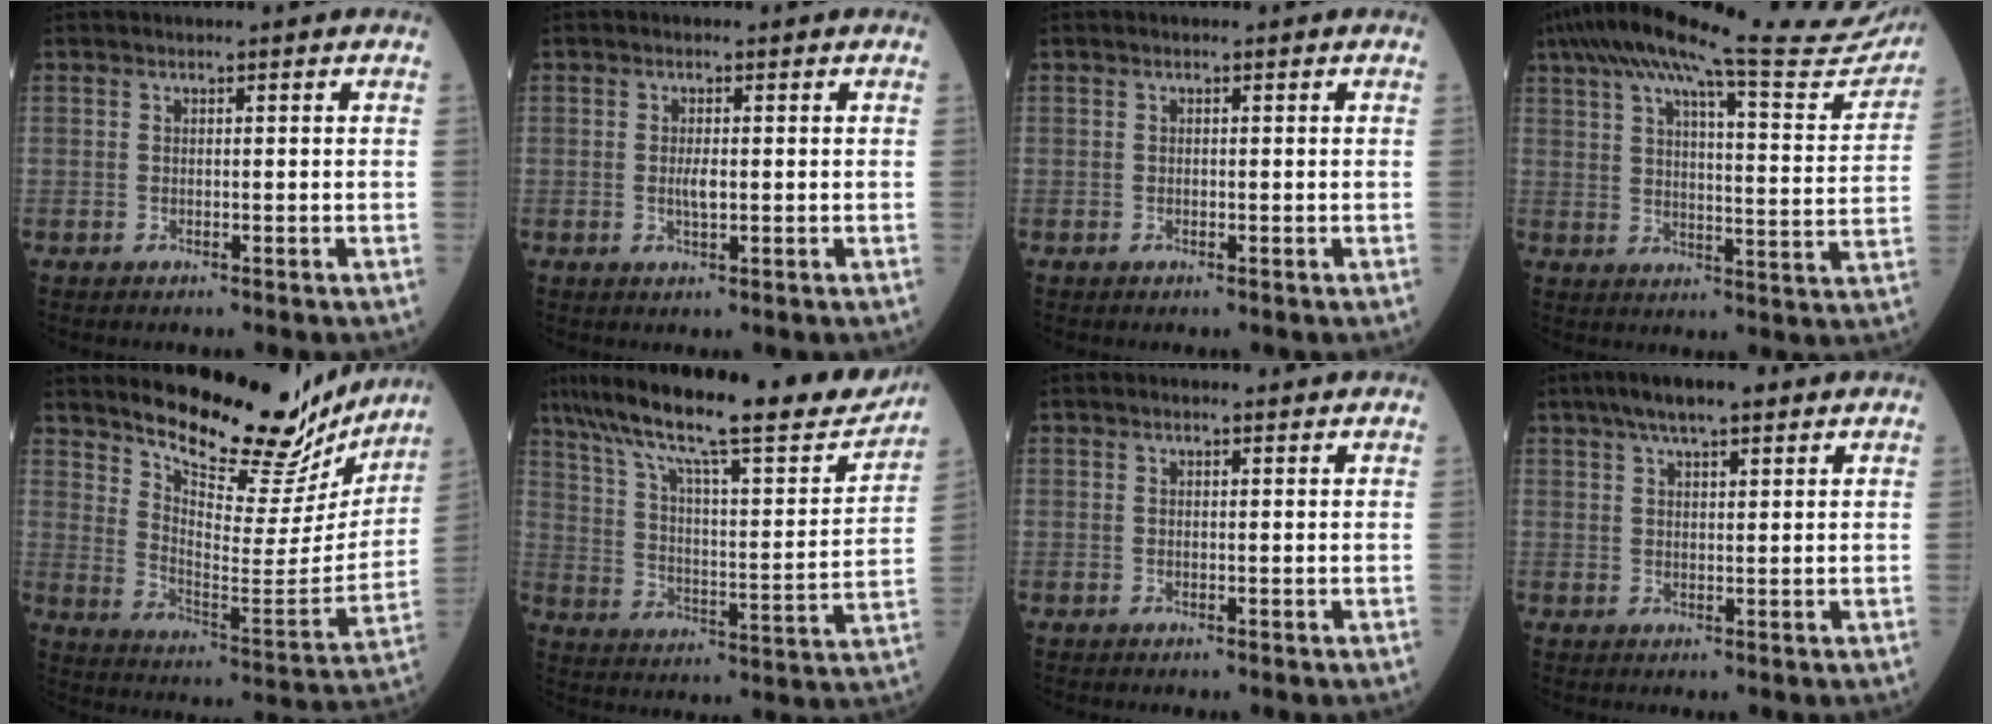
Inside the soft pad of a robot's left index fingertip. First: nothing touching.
{"total": 2.0, "force": [-0.1, 0.5, 1.9], "torque": [-0.042, -0.002, 0.000]}
{"total": 0.0}
{"total": 25.8, "force": [22.9, 2.0, 11.7], "torque": [-0.189, -0.029, 0.291]}
{"total": 20.3, "force": [17.9, 5.3, 8.1], "torque": [-0.114, -0.046, 0.251]}
{"total": 25.3, "force": [21.2, 3.3, 13.5], "torque": [-0.232, -0.012, 0.306]}
{"total": 1.2, "force": [1.1, 0.3, 0.6], "torque": [-0.013, 0.010, 0.016]}
{"total": 7.3, "force": [5.0, 1.6, 5.0], "torque": [-0.089, 0.027, 0.082]}